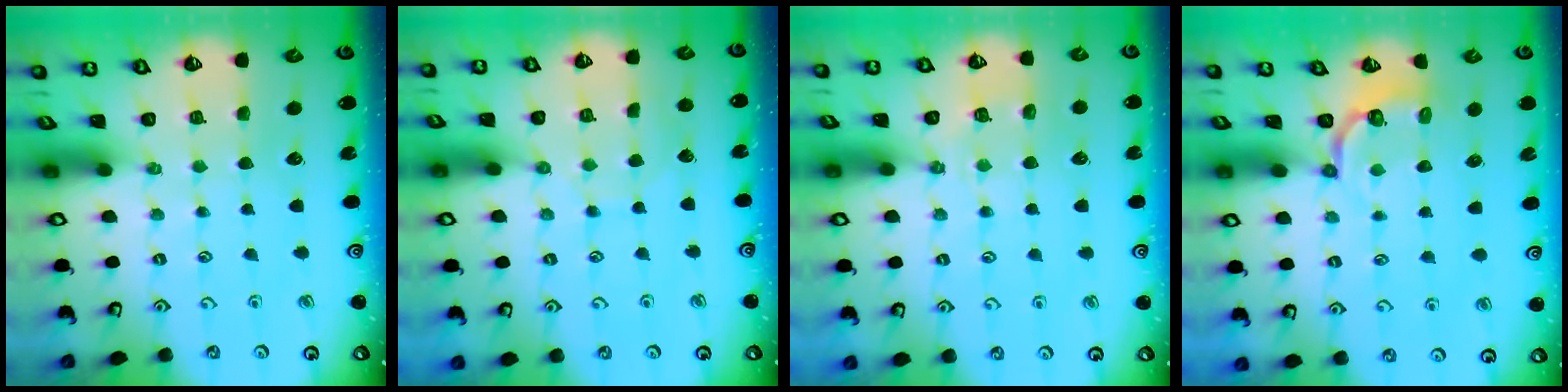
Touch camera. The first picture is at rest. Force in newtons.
{"total": 4.1, "press": 4.1, "slide": 0.4}
{"total": 5.8, "press": 5.8, "slide": 0.1}
{"total": 4.2, "press": 3.2, "slide": 2.7}